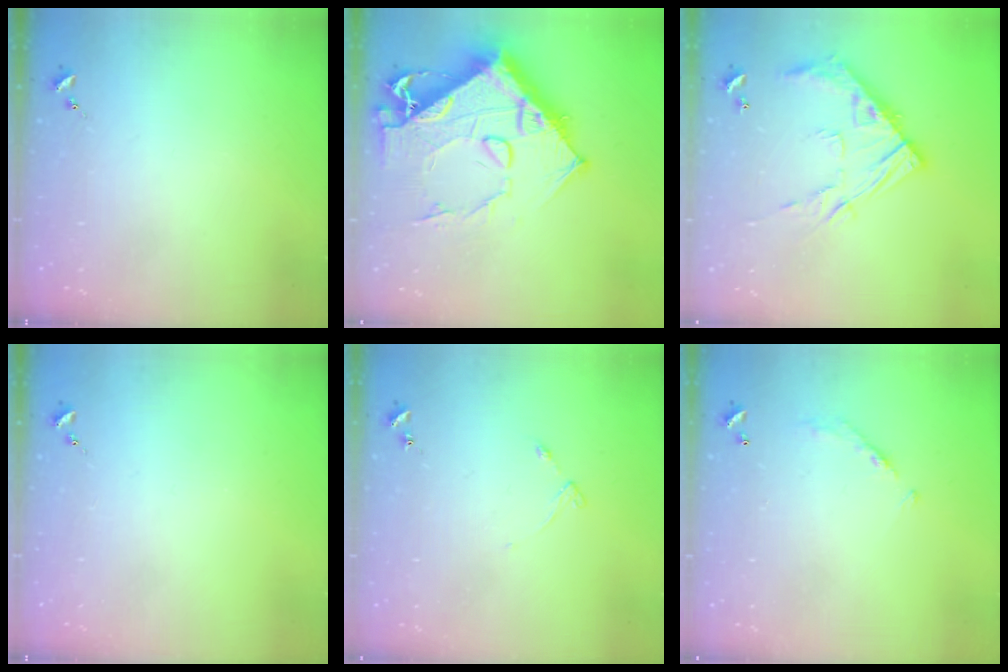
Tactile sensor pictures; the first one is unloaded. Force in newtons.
{"total": 19.8, "press": 19.7, "slide": 2.0}
{"total": 15.0, "press": 15.0, "slide": 1.0}
{"total": 0.0}
{"total": 4.3, "press": 4.2, "slide": 0.5}
{"total": 6.5, "press": 6.5, "slide": 0.4}